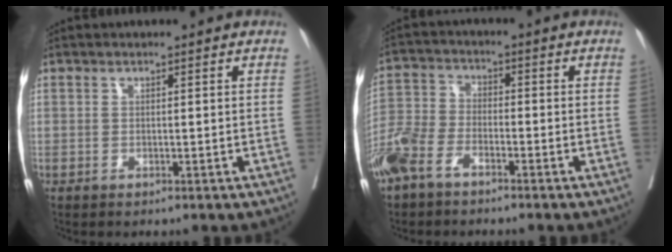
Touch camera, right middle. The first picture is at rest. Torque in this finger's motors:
{"motor_torque": [1.12, -1.02, 0.17, 0.05]}